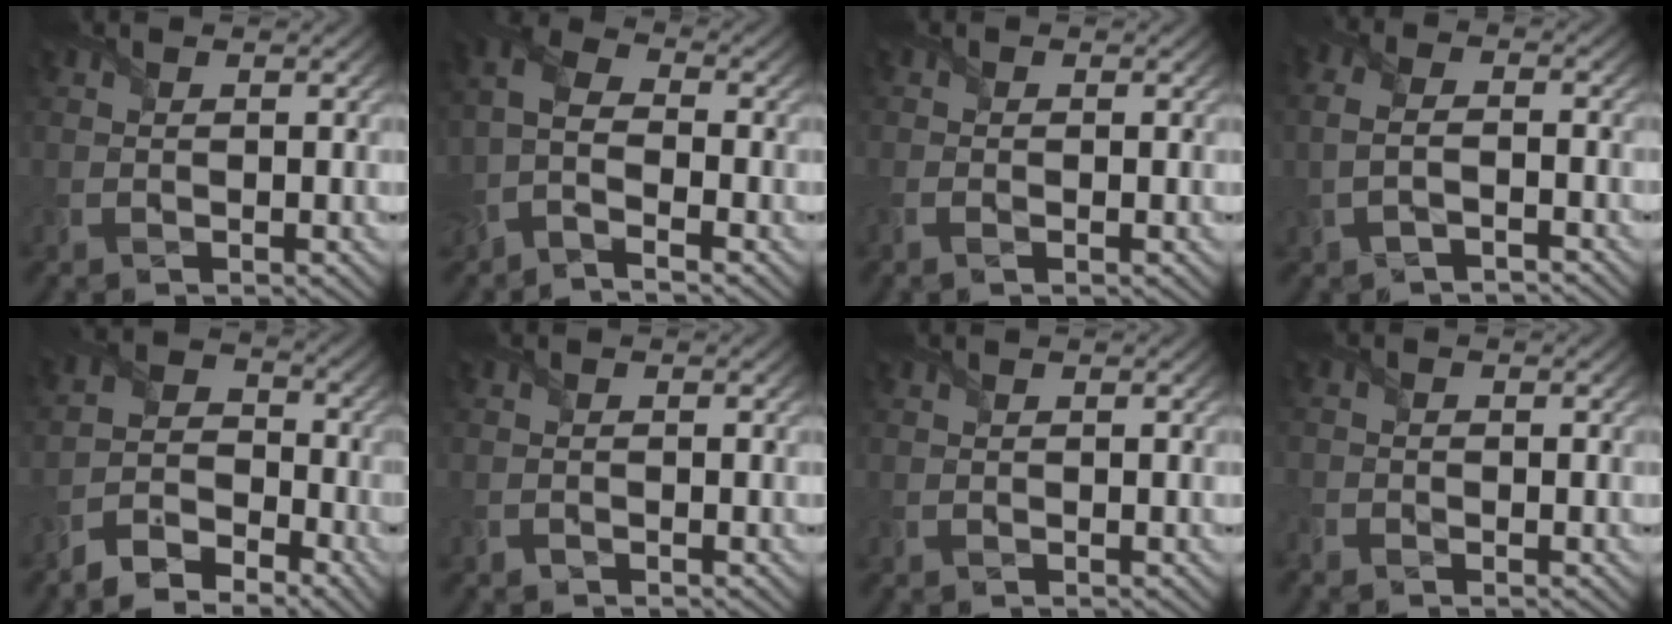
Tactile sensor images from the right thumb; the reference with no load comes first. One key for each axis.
{"total": 5.8, "fx": -2.7, "fy": 2.6, "fz": 4.4, "tx": -0.109, "ty": 0.001, "tz": -0.073}
{"total": 1.1, "fx": -0.4, "fy": 0.5, "fz": 0.9, "tx": -0.020, "ty": -0.002, "tz": -0.007}
{"total": 3.2, "fx": -1.3, "fy": 1.6, "fz": 2.4, "tx": -0.072, "ty": 0.000, "tz": -0.027}
{"total": 6.6, "fx": -4.9, "fy": 3.4, "fz": 2.7, "tx": -0.054, "ty": -0.002, "tz": -0.108}
{"total": 0.5, "fx": -0.5, "fy": 0.1, "fz": 0.0, "tx": 0.001, "ty": -0.002, "tz": -0.011}
{"total": 0.0}
{"total": 1.7, "fx": -1.3, "fy": 1.0, "fz": 0.6, "tx": -0.017, "ty": -0.003, "tz": -0.023}